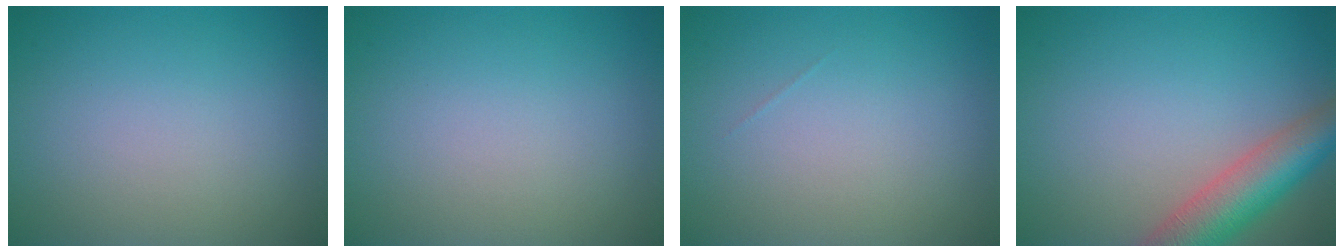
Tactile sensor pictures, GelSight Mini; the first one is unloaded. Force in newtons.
{"total": 0.0}
{"total": 0.0}
{"total": 6.2, "press": 6.2, "slide": 0.4}